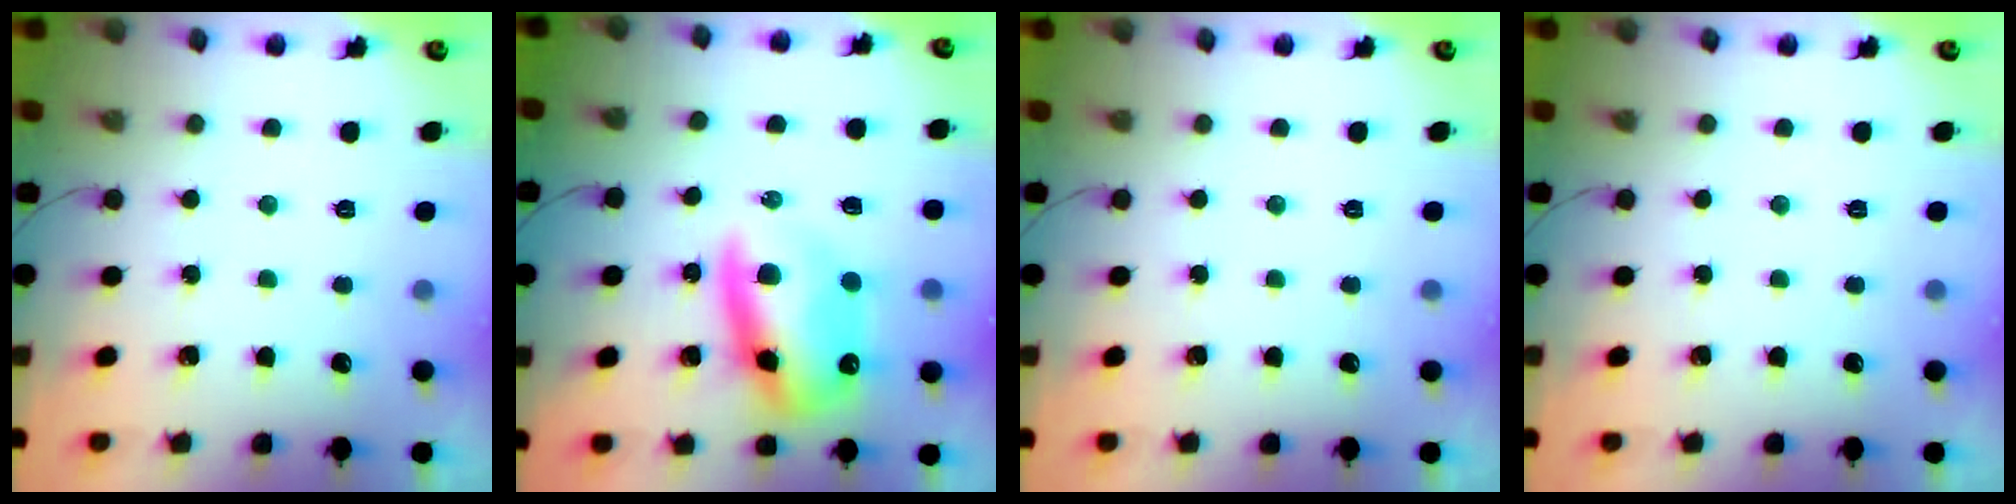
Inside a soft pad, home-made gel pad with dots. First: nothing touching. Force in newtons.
{"total": 11.8, "press": 11.5, "slide": 2.7}
{"total": 0.0}
{"total": 0.0}